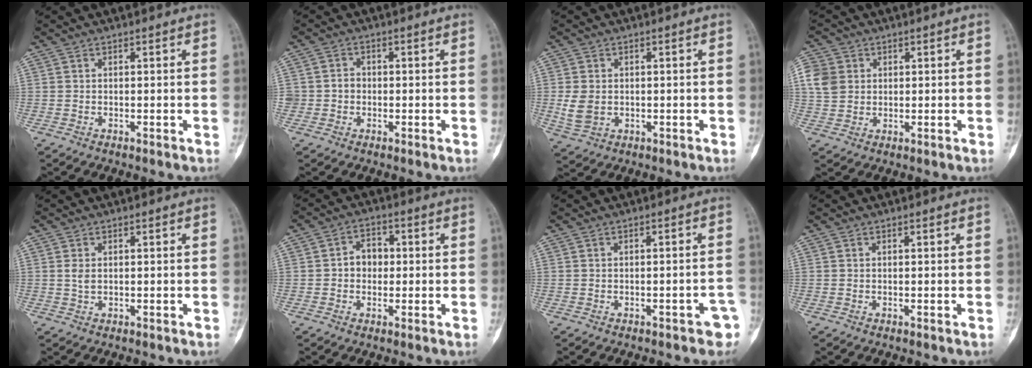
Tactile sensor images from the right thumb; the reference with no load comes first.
{"total": 2.4, "force": [-0.4, 2.3, 0.7], "torque": [0.007, 0.010, -0.011]}
{"total": 5.0, "force": [-0.2, 3.8, 3.2], "torque": [-0.060, -0.002, 0.003]}
{"total": 6.4, "force": [1.5, 5.5, 2.8], "torque": [-0.044, 0.002, 0.029]}
{"total": 1.5, "force": [0.2, 0.9, 1.2], "torque": [-0.023, -0.001, 0.006]}
{"total": 4.8, "force": [0.0, 3.9, 2.9], "torque": [-0.023, 0.017, -0.008]}
{"total": 3.8, "force": [-2.2, 1.7, 2.6], "torque": [-0.014, 0.022, -0.023]}
{"total": 0.0}